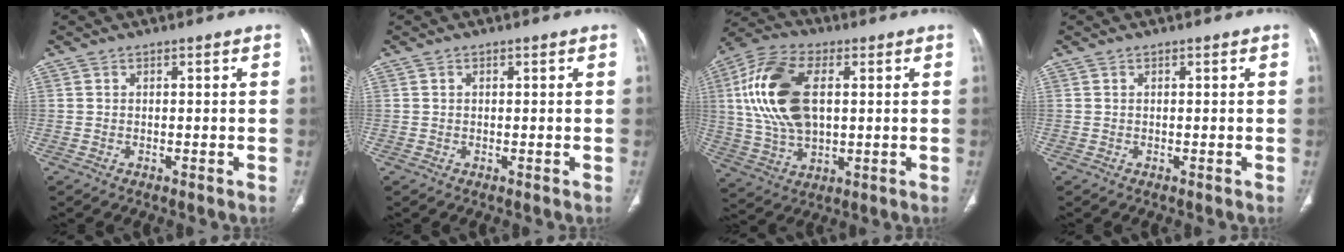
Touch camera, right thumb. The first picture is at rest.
{"total": 0.0}
{"total": 18.0, "force": [3.2, 10.1, 14.5], "torque": [-0.289, 0.009, 0.060]}
{"total": 0.0}